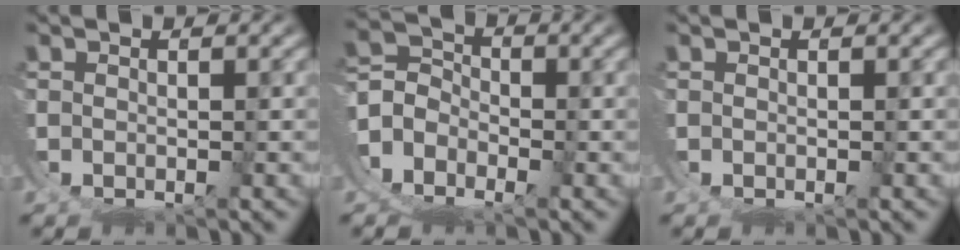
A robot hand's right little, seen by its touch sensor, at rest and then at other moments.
{"total": 10.6, "force": [-3.2, 9.4, 3.7], "torque": [-0.103, -0.030, -0.073]}
{"total": 0.0}